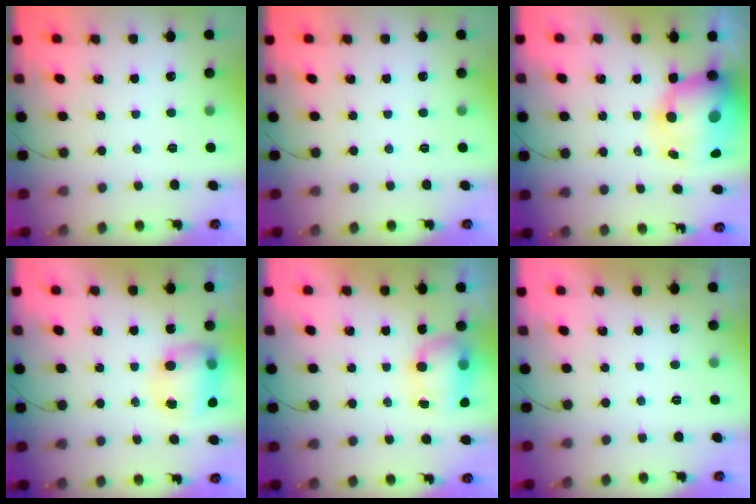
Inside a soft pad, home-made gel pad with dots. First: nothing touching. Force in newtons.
{"total": 0.0}
{"total": 15.2, "press": 14.6, "slide": 4.1}
{"total": 9.8, "press": 9.6, "slide": 2.1}
{"total": 11.2, "press": 9.0, "slide": 6.7}
{"total": 0.0}